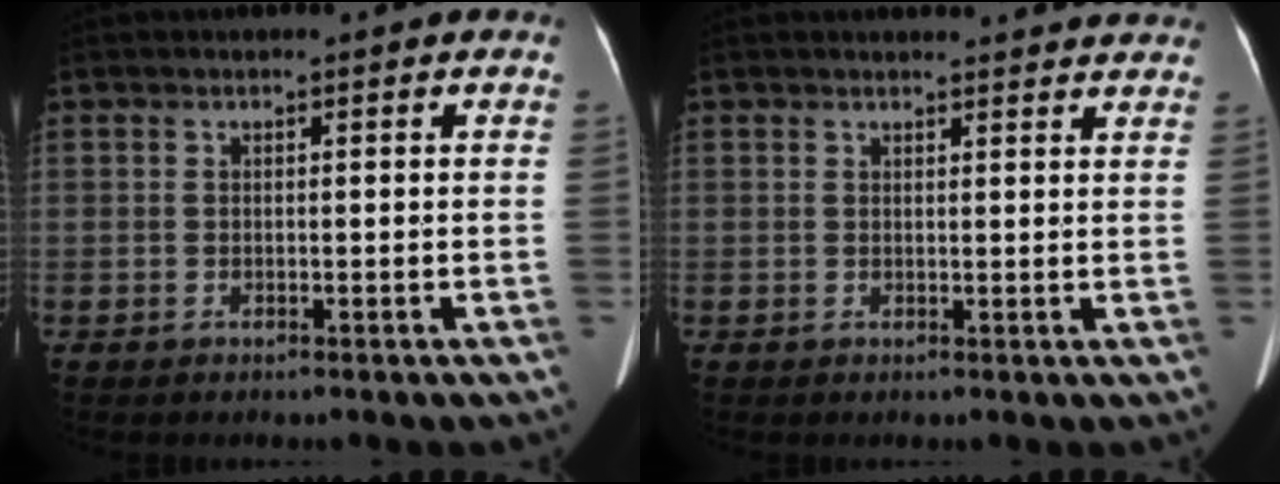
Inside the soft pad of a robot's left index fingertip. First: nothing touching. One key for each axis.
{"total": 10.1, "fx": 9.6, "fy": 1.6, "fz": 2.4, "tx": -0.010, "ty": 0.011, "tz": 0.090}